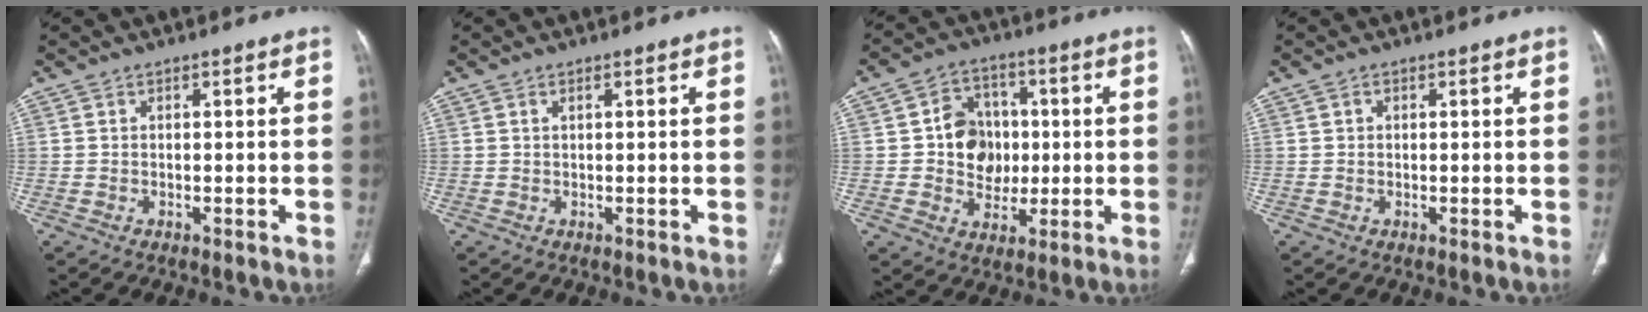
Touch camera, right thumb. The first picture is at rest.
{"total": 0.7, "force": [0.3, 0.3, 0.6], "torque": [-0.011, 0.004, 0.006]}
{"total": 10.5, "force": [0.4, 9.0, 5.4], "torque": [-0.039, 0.009, 0.009]}
{"total": 0.8, "force": [0.2, 0.7, 0.4], "torque": [-0.003, 0.001, 0.003]}